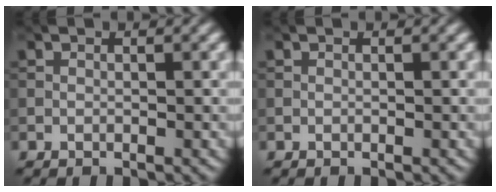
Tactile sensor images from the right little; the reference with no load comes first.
{"total": 0.0}